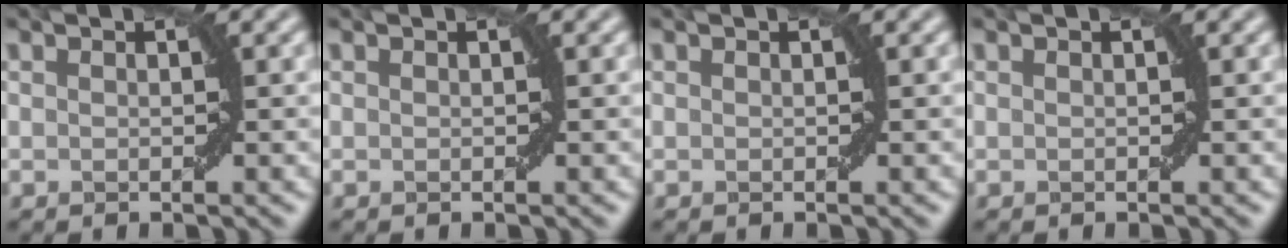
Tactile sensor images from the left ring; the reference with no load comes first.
{"total": 0.0}
{"total": 0.0}
{"total": 0.0}